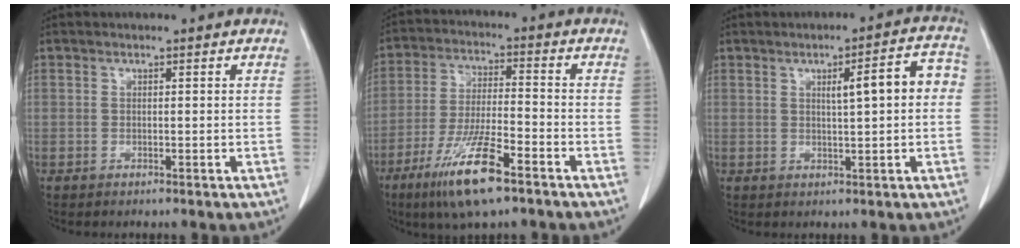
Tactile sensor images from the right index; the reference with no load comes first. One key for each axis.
{"total": 11.8, "fx": -7.1, "fy": 1.5, "fz": 9.3, "tx": -0.186, "ty": -0.025, "tz": -0.127}
{"total": 6.9, "fx": 0.8, "fy": 1.1, "fz": 6.8, "tx": -0.092, "ty": 0.023, "tz": 0.011}